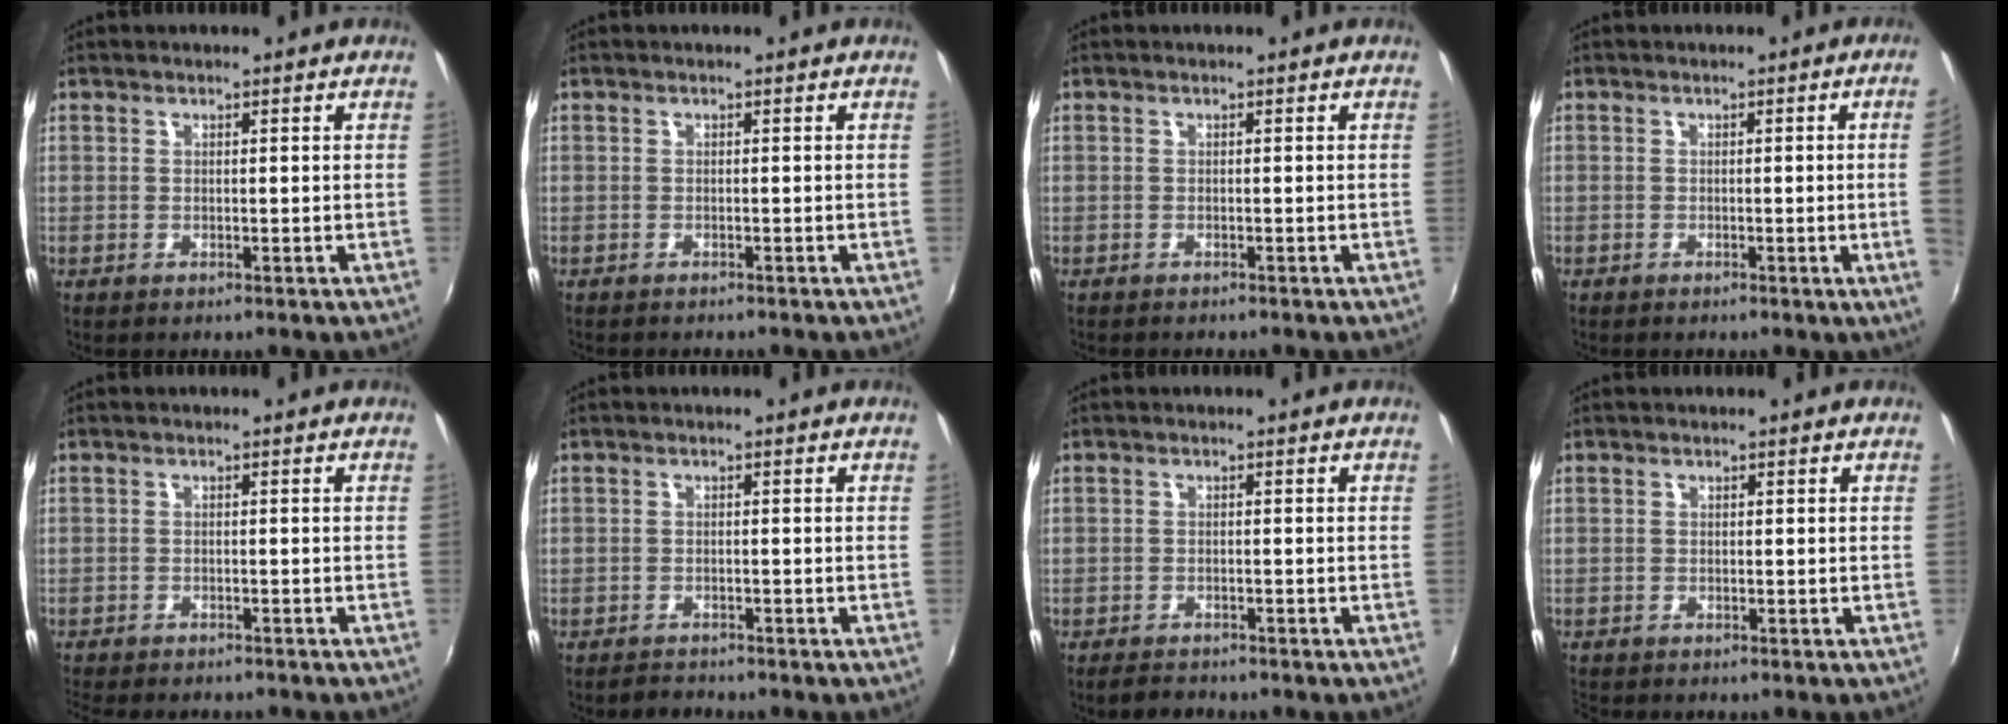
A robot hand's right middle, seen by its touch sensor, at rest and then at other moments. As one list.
[{"total": 1.3, "force": [-1.2, 0.3, 0.4], "torque": [-0.011, -0.008, -0.018]}, {"total": 1.0, "force": [-0.9, 0.2, 0.3], "torque": [-0.008, -0.006, -0.015]}, {"total": 4.2, "force": [-0.1, -2.0, 3.7], "torque": [-0.058, -0.010, 0.004]}, {"total": 6.8, "force": [-6.1, 1.5, 2.6], "torque": [-0.066, -0.020, -0.096]}, {"total": 1.8, "force": [-1.7, 0.5, 0.0], "torque": [-0.007, -0.001, -0.031]}, {"total": 2.7, "force": [-2.5, 0.9, 0.7], "torque": [-0.025, -0.007, -0.042]}, {"total": 0.8, "force": [-0.8, 0.2, 0.2], "torque": [-0.005, -0.002, -0.014]}]